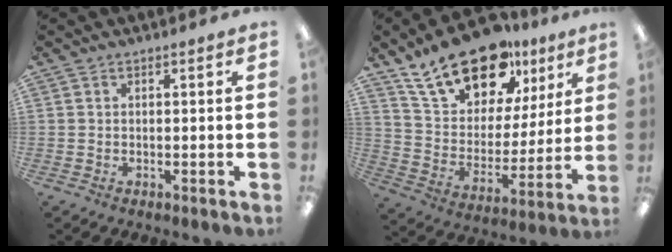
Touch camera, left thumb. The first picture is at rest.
{"total": 20.4, "force": [15.1, 10.2, 9.1], "torque": [-0.163, -0.092, 0.271]}